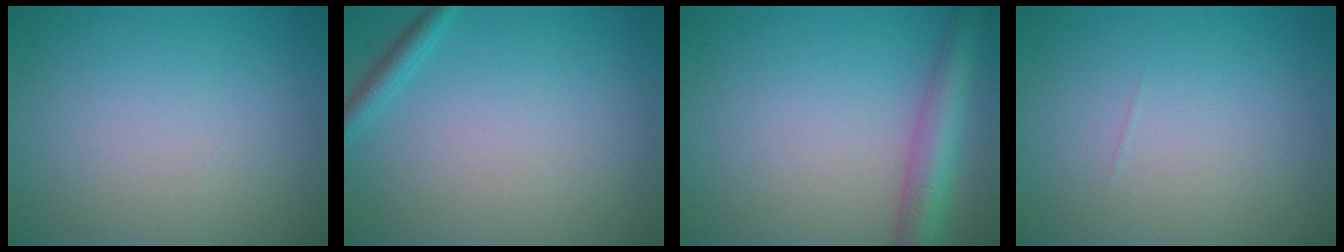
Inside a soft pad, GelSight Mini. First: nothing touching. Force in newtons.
{"total": 1.5, "press": 1.5, "slide": 0.2}
{"total": 4.5, "press": 4.5, "slide": 0.2}
{"total": 0.0}